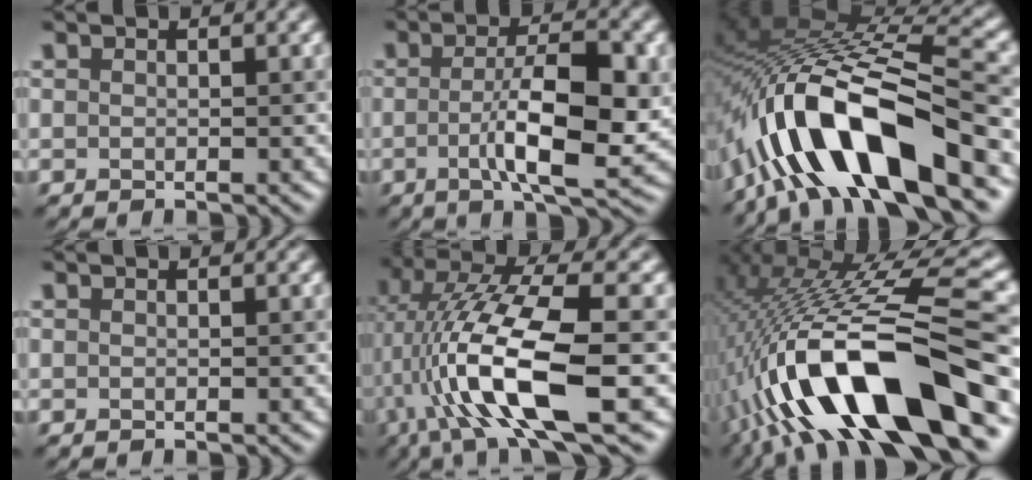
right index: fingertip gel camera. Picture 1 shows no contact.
{"total": 8.1, "force": [-0.9, 2.2, 7.7], "torque": [-0.127, -0.003, -0.016]}
{"total": 13.4, "force": [-6.7, 4.5, 10.6], "torque": [-0.184, 0.015, -0.120]}
{"total": 0.0}
{"total": 11.9, "force": [-1.5, 3.3, 11.3], "torque": [-0.217, 0.007, -0.027]}
{"total": 15.8, "force": [-4.5, 4.4, 14.5], "torque": [-0.248, 0.024, -0.069]}